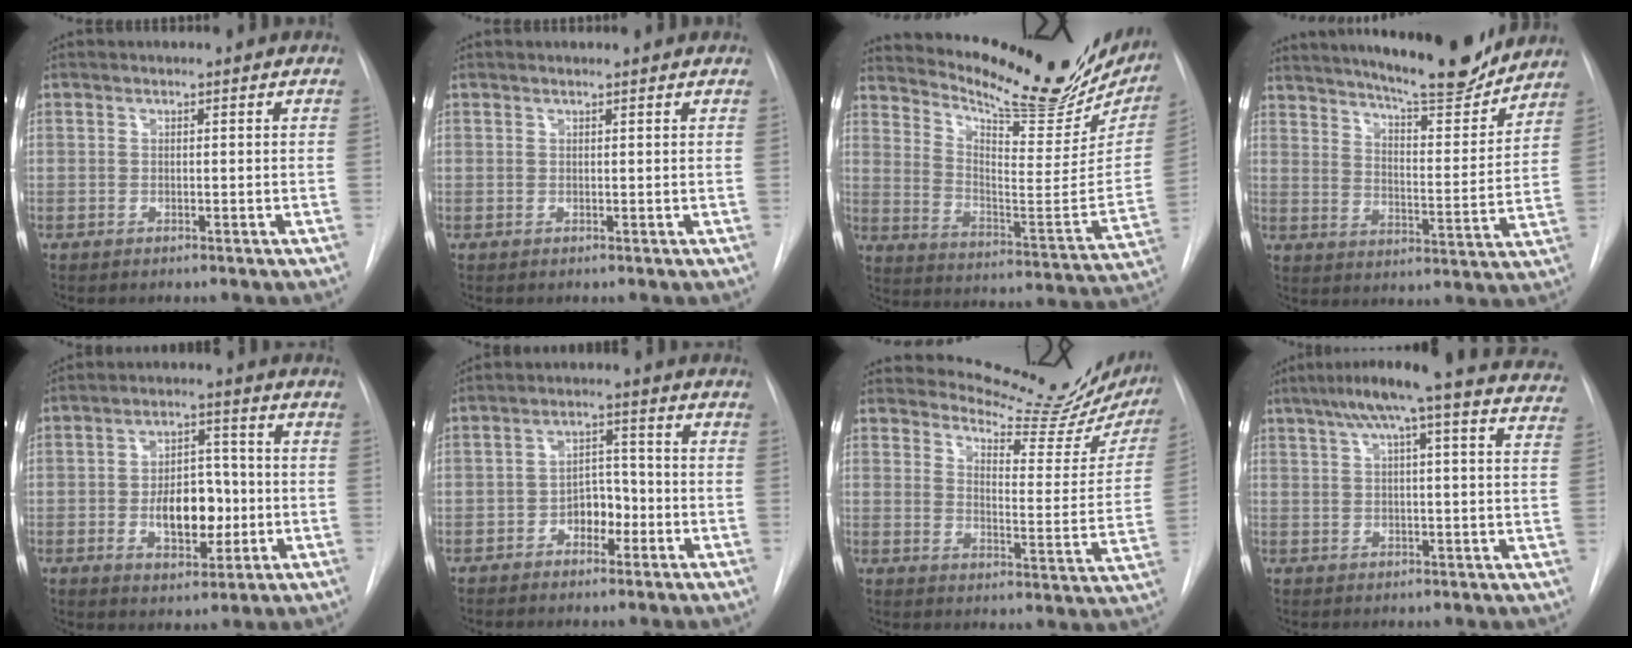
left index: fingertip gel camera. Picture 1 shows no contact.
{"total": 1.0, "force": [1.0, -0.1, 0.2], "torque": [-0.011, 0.007, 0.015]}
{"total": 25.4, "force": [22.2, 5.3, 11.2], "torque": [-0.174, -0.073, 0.299]}
{"total": 17.8, "force": [16.0, 1.8, 7.6], "torque": [-0.120, -0.032, 0.225]}
{"total": 9.2, "force": [-1.8, 5.0, 7.4], "torque": [-0.118, 0.011, -0.021]}
{"total": 4.9, "force": [-2.5, 2.9, 3.1], "torque": [-0.044, 0.013, -0.041]}
{"total": 17.0, "force": [16.4, 2.3, 3.8], "torque": [-0.046, -0.094, 0.191]}
{"total": 22.0, "force": [18.9, 1.0, 11.4], "torque": [-0.172, -0.007, 0.224]}